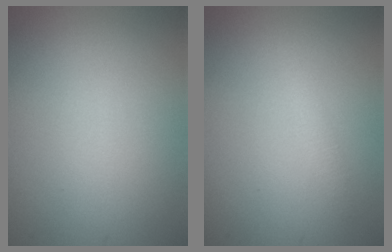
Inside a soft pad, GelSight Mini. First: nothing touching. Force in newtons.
{"total": 1.2, "press": 1.2, "slide": 0.0}